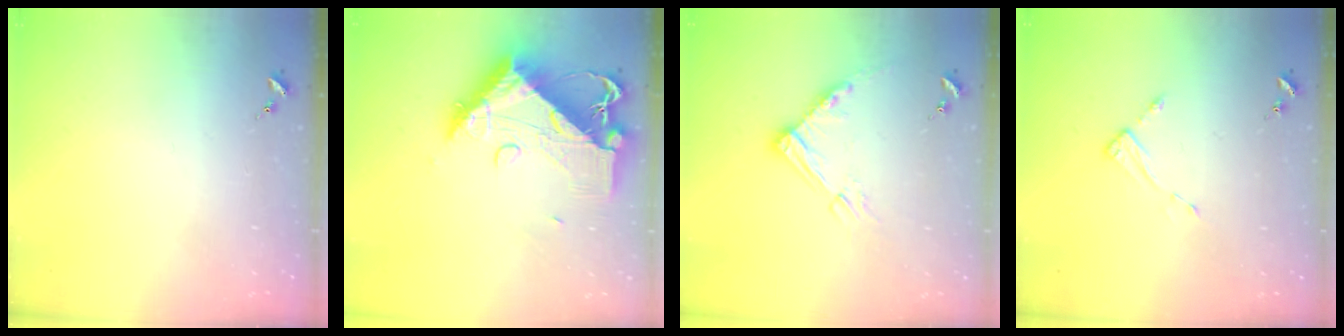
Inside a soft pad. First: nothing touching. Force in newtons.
{"total": 14.6, "press": 14.5, "slide": 1.5}
{"total": 10.5, "press": 10.4, "slide": 1.2}
{"total": 2.6, "press": 2.6, "slide": 0.3}